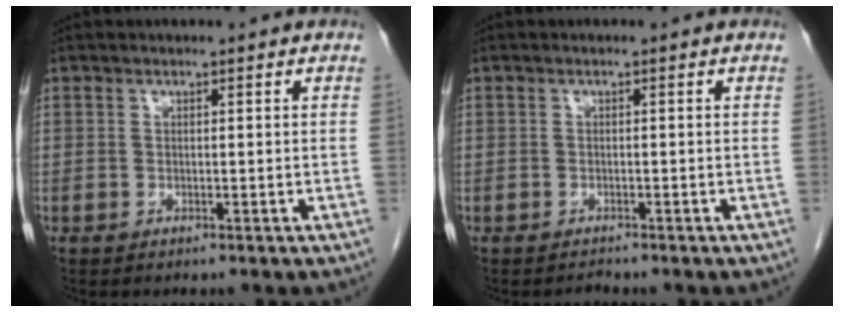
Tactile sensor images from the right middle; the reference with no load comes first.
{"total": 0.7, "force": [-0.5, -0.1, -0.4], "torque": [0.001, -0.006, -0.012]}